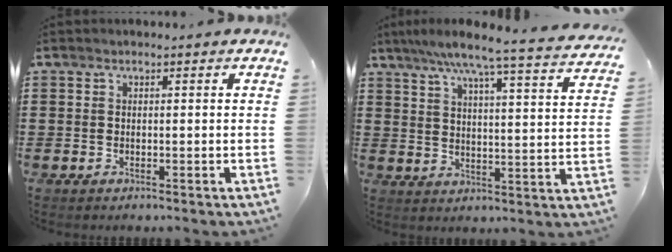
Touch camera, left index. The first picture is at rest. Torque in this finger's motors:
{"motor_torque": [2.14, 0.00, 0.65, 0.12]}